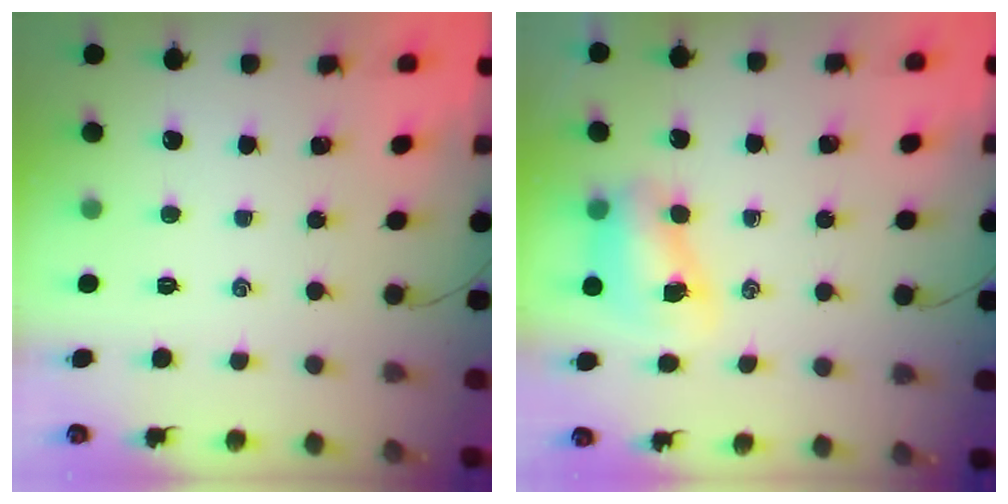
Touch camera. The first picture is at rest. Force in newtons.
{"total": 8.1, "press": 8.0, "slide": 1.0}